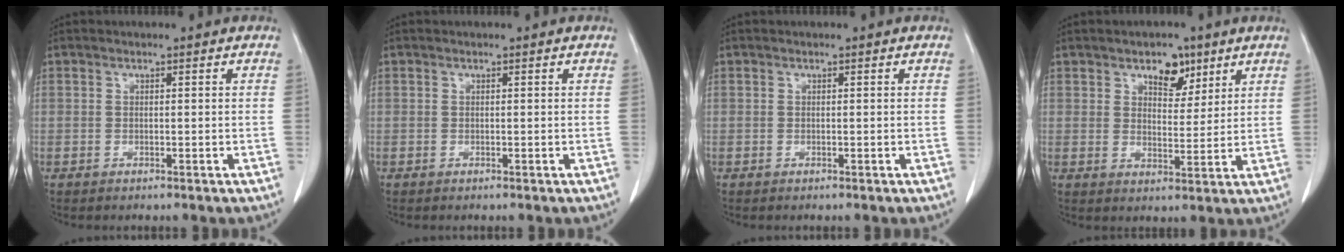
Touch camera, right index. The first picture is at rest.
{"total": 0.0}
{"total": 0.0}
{"total": 5.6, "force": [3.5, 3.1, 3.1], "torque": [-0.041, 0.004, 0.056]}